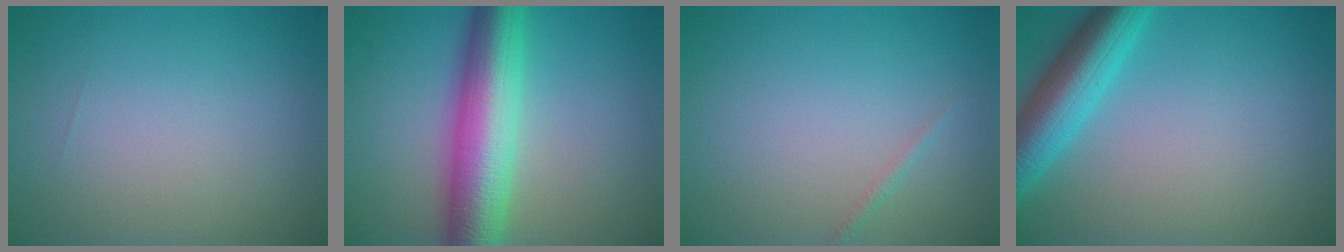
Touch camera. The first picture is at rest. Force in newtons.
{"total": 9.2, "press": 9.2, "slide": 0.1}
{"total": 0.6, "press": 0.6, "slide": 0.0}
{"total": 6.2, "press": 6.2, "slide": 0.3}